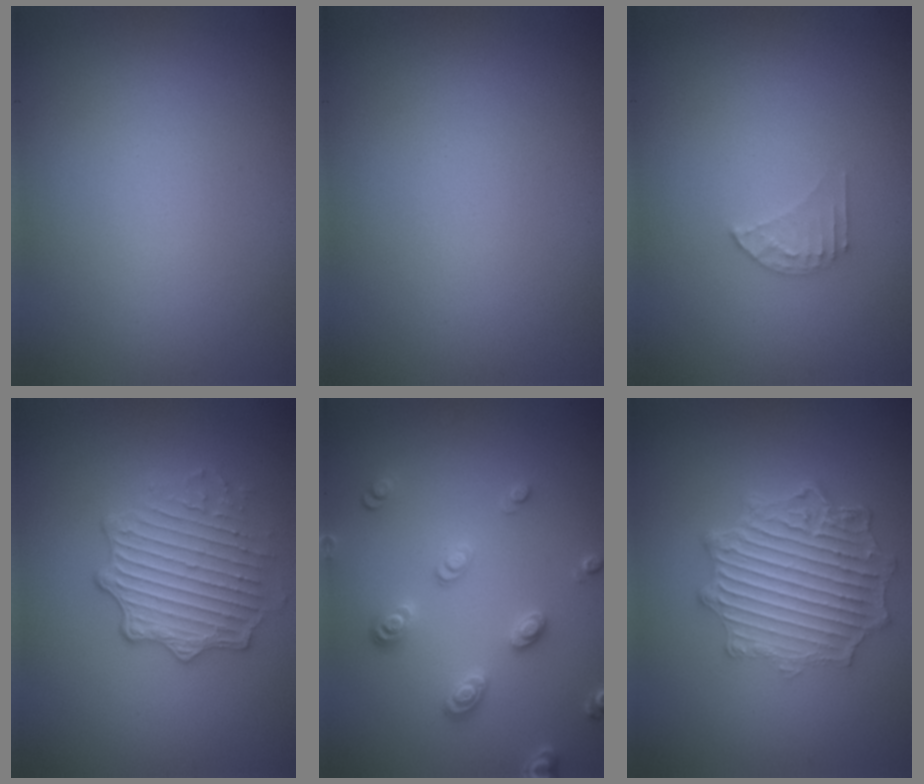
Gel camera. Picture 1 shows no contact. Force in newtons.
{"total": 0.0}
{"total": 1.5, "press": 1.5, "slide": 0.2}
{"total": 4.2, "press": 3.8, "slide": 1.8}
{"total": 2.9, "press": 2.7, "slide": 1.1}
{"total": 7.0, "press": 5.3, "slide": 4.6}